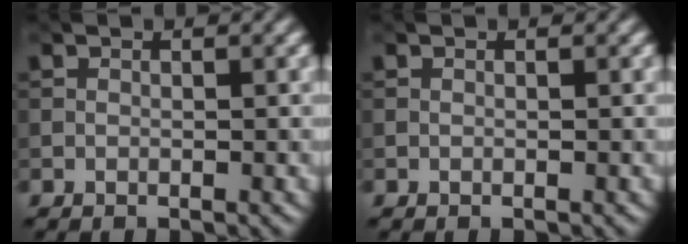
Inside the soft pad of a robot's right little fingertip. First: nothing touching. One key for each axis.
{"total": 0.0}